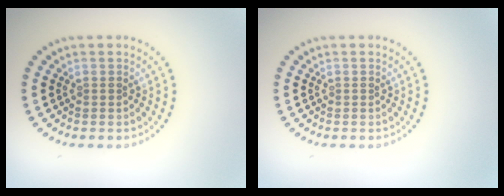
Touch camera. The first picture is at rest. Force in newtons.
{"total": 0.0}